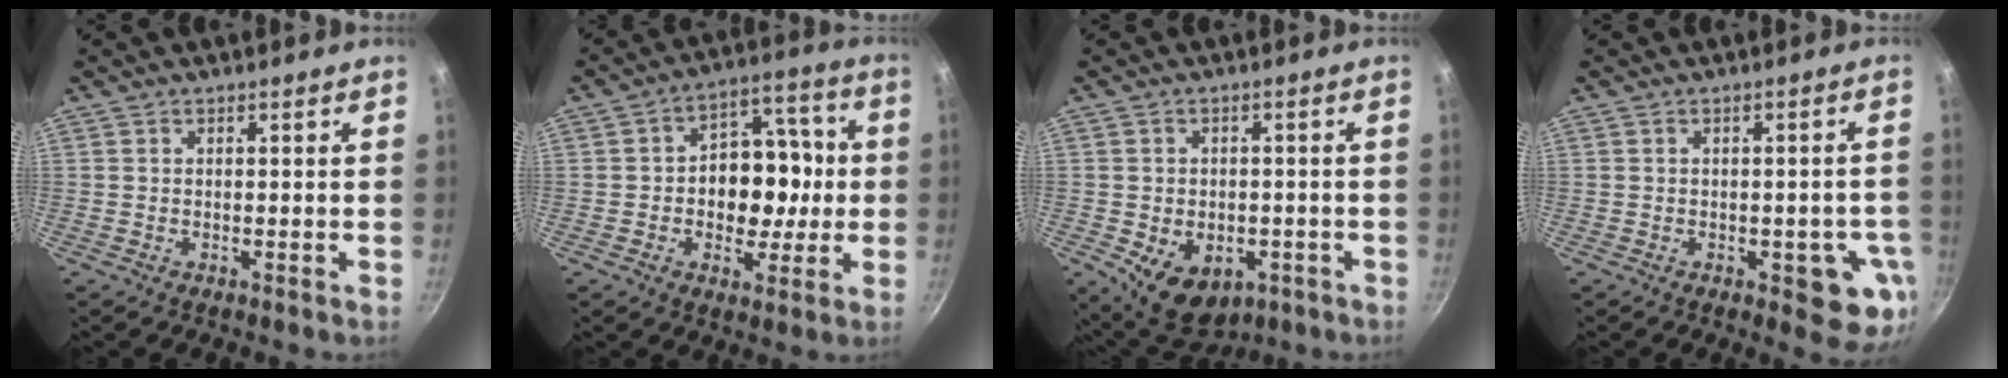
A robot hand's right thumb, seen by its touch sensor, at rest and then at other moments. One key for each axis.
{"total": 13.6, "fx": -0.9, "fy": 10.0, "fz": 9.1, "tx": -0.074, "ty": 0.026, "tz": -0.022}
{"total": 10.5, "fx": -3.6, "fy": 7.4, "fz": 6.5, "tx": -0.071, "ty": 0.000, "tz": -0.033}
{"total": 8.2, "fx": -2.3, "fy": 3.9, "fz": 6.8, "tx": -0.040, "ty": 0.003, "tz": -0.027}